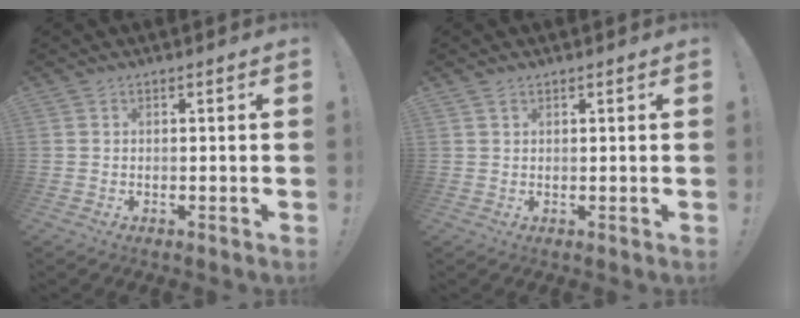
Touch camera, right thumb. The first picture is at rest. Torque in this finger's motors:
{"motor_torque": [-0.16, -0.14, -0.02, 0.04, 0.02]}